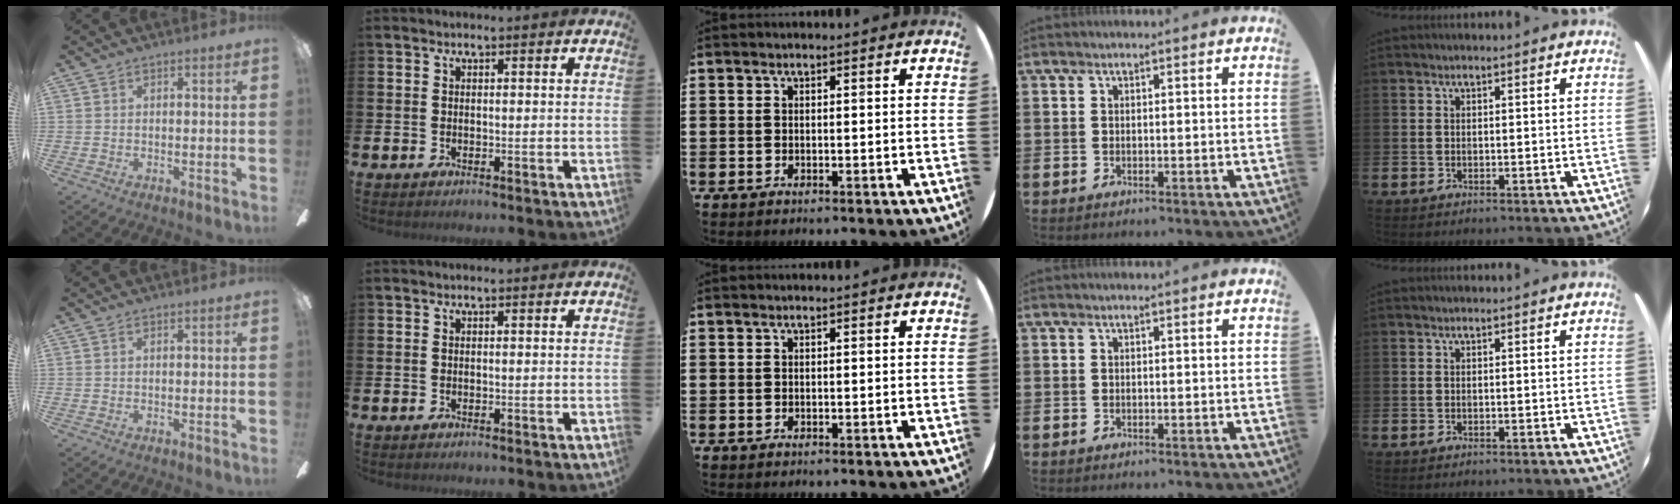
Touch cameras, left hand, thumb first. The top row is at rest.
{}